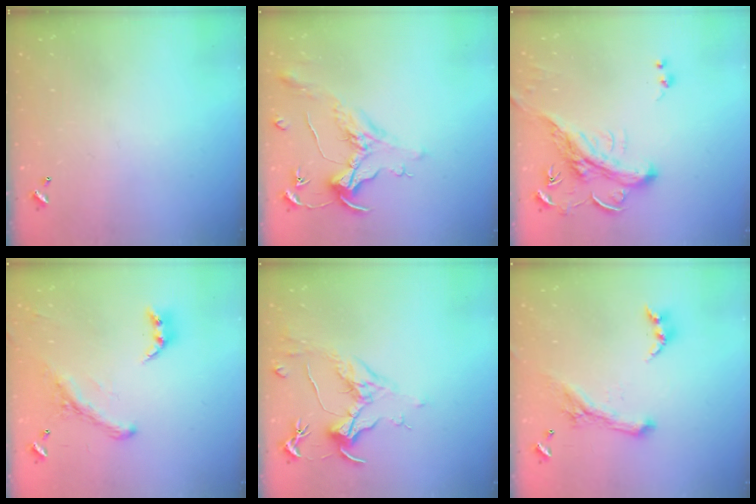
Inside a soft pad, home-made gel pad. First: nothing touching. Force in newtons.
{"total": 1.6, "press": 1.4, "slide": 0.7}
{"total": 3.1, "press": 2.9, "slide": 1.2}
{"total": 2.9, "press": 2.5, "slide": 1.4}
{"total": 1.8, "press": 1.6, "slide": 0.8}
{"total": 2.2, "press": 2.1, "slide": 0.5}